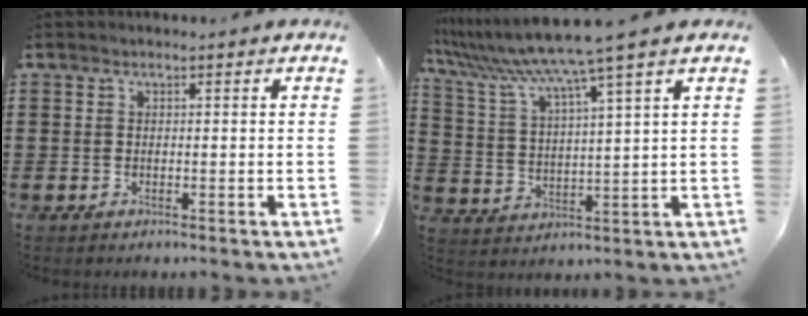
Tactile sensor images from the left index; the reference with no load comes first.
{"total": 8.5, "force": [6.9, -1.3, 4.7], "torque": [-0.117, -0.044, 0.112]}